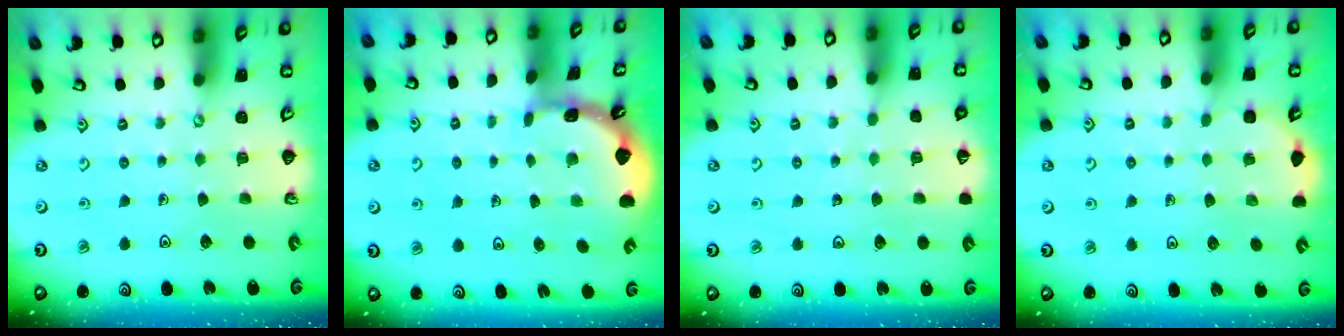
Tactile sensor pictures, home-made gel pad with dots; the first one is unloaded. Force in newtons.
{"total": 1.7, "press": 1.7, "slide": 0.1}
{"total": 1.7, "press": 1.7, "slide": 0.2}
{"total": 2.6, "press": 2.4, "slide": 1.0}